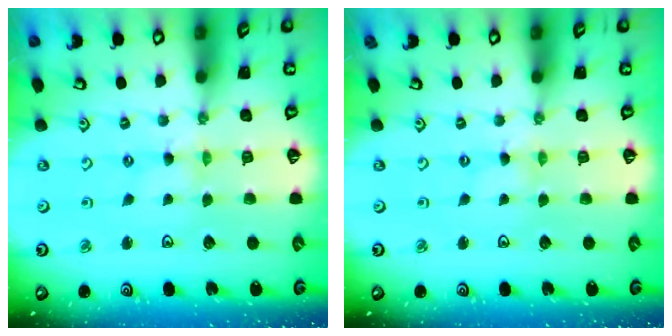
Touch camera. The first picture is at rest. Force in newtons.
{"total": 0.0}